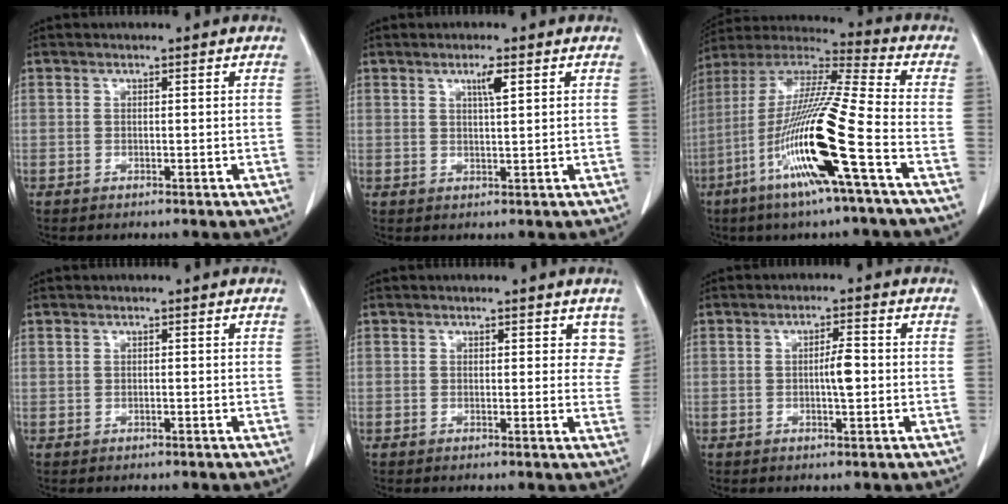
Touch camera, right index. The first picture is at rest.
{"total": 2.6, "force": [1.2, 0.1, 2.3], "torque": [-0.043, -0.002, 0.022]}
{"total": 19.3, "force": [-7.0, -0.5, 18.0], "torque": [-0.371, -0.022, -0.142]}
{"total": 0.0}
{"total": 3.5, "force": [2.4, 2.0, 1.5], "torque": [0.005, -0.004, 0.018]}
{"total": 3.2, "force": [-0.1, 0.5, 3.2], "torque": [-0.053, 0.002, -0.001]}